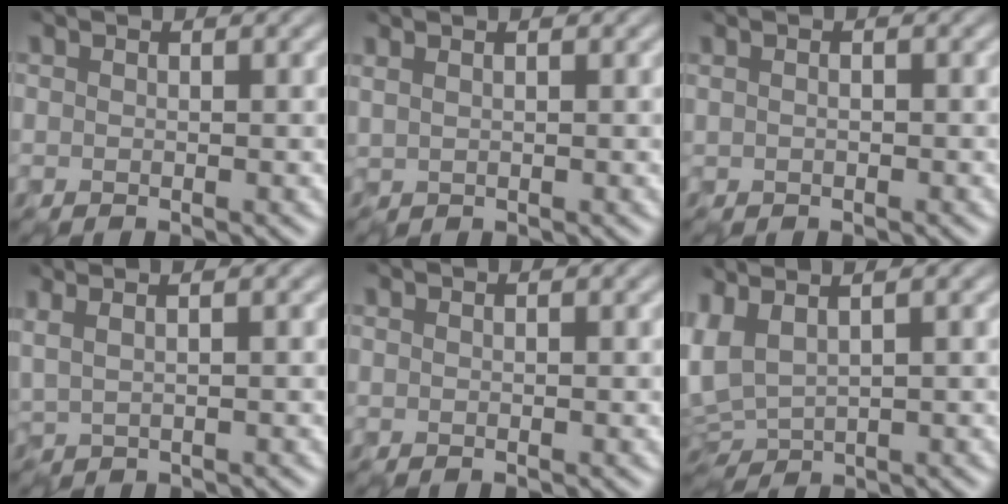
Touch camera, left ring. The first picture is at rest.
{"total": 1.5, "force": [1.1, 0.8, 0.7], "torque": [-0.008, 0.011, 0.004]}
{"total": 1.0, "force": [0.5, 0.6, 0.6], "torque": [-0.012, 0.010, -0.005]}
{"total": 4.1, "force": [2.4, 2.0, 2.6], "torque": [-0.029, 0.034, 0.015]}
{"total": 0.0}
{"total": 2.4, "force": [1.4, 1.0, 1.7], "torque": [-0.054, 0.013, 0.031]}